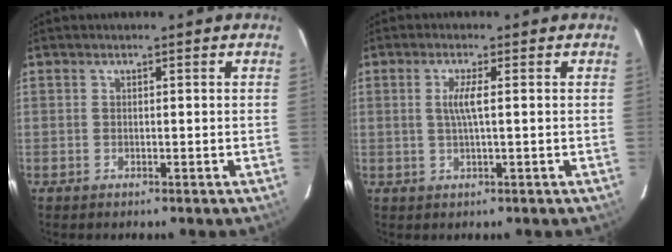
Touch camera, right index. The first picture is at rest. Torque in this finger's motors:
{"motor_torque": [0.40, 0.25, 0.24, 0.09]}